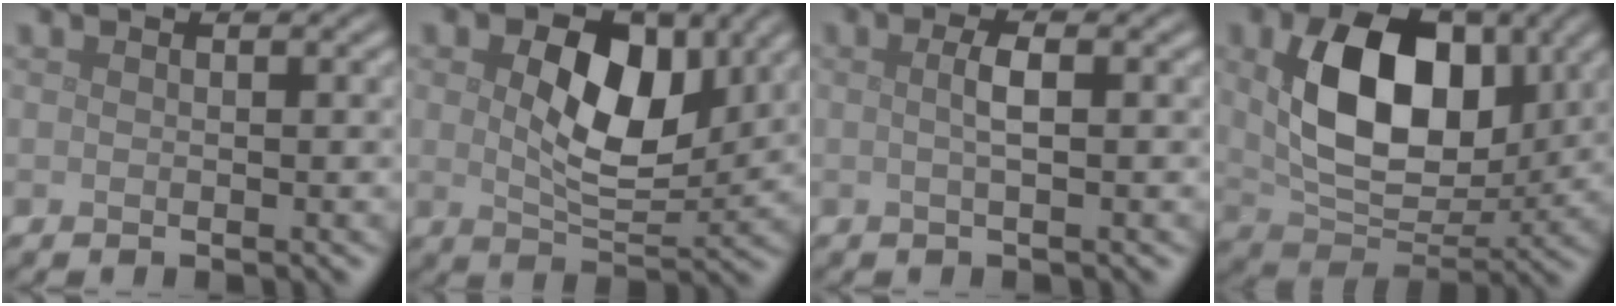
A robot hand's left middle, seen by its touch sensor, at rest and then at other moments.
{"total": 8.2, "force": [2.1, 4.8, 6.3], "torque": [-0.102, -0.002, 0.034]}
{"total": 1.8, "force": [0.1, 0.3, 1.7], "torque": [-0.032, 0.005, 0.001]}
{"total": 10.2, "force": [2.1, 6.5, 7.6], "torque": [-0.136, -0.006, 0.044]}